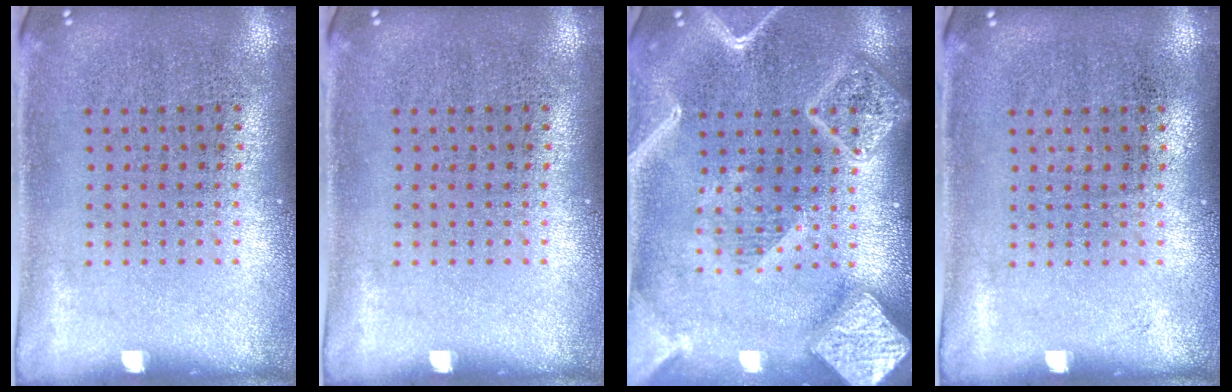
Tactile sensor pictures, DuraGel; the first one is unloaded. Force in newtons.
{"total": 0.0}
{"total": 3.2, "press": 3.2, "slide": 0.4}
{"total": 0.0}